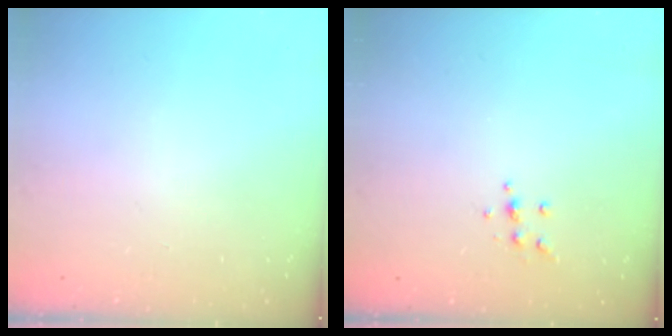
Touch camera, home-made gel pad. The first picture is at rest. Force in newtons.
{"total": 4.8, "press": 4.7, "slide": 0.8}